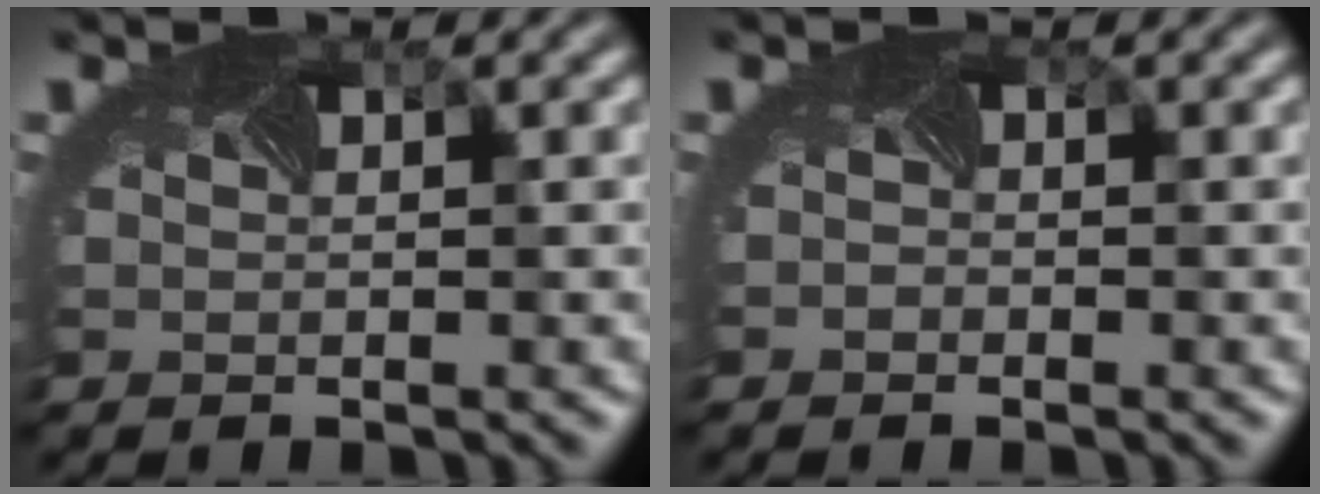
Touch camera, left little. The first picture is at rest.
{"total": 0.6, "force": [-0.3, 0.5, 0.0], "torque": [-0.001, -0.008, -0.011]}